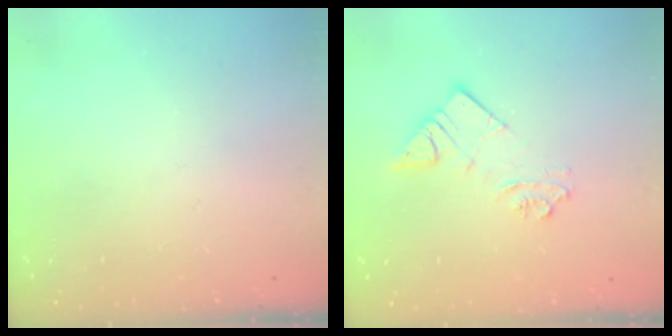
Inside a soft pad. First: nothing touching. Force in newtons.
{"total": 6.1, "press": 6.1, "slide": 0.4}